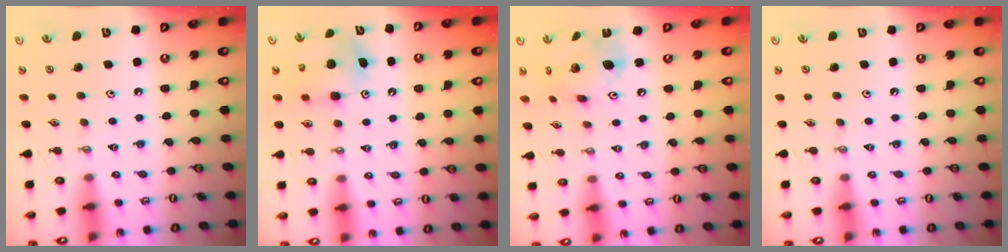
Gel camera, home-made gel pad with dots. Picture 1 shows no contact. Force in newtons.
{"total": 7.2, "press": 7.2, "slide": 0.4}
{"total": 13.5, "press": 13.5, "slide": 0.9}
{"total": 0.0}